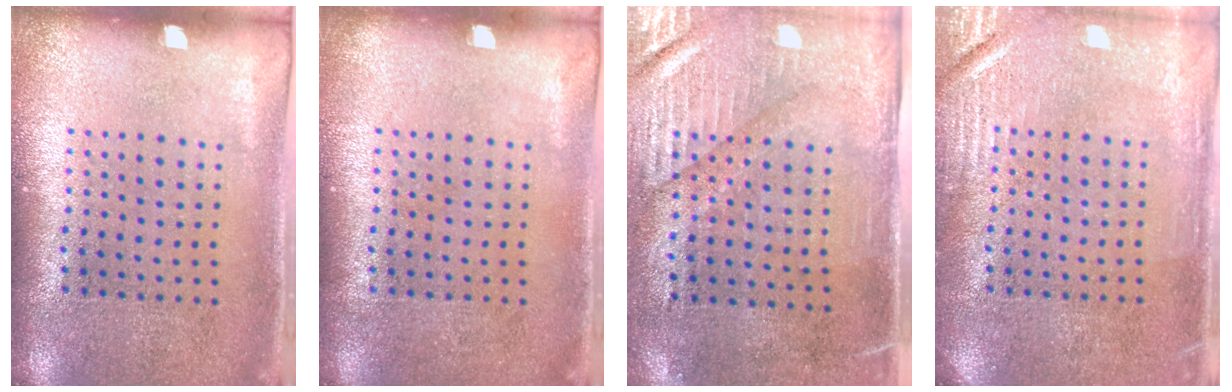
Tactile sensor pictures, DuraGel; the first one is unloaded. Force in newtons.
{"total": 0.0}
{"total": 3.0, "press": 2.6, "slide": 1.5}
{"total": 2.9, "press": 2.9, "slide": 0.3}